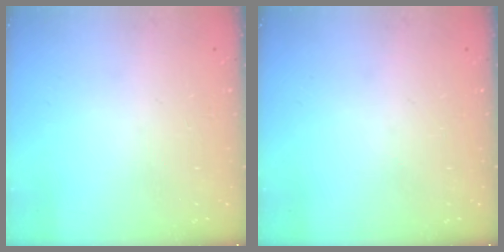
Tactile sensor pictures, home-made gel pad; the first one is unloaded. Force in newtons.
{"total": 0.0}